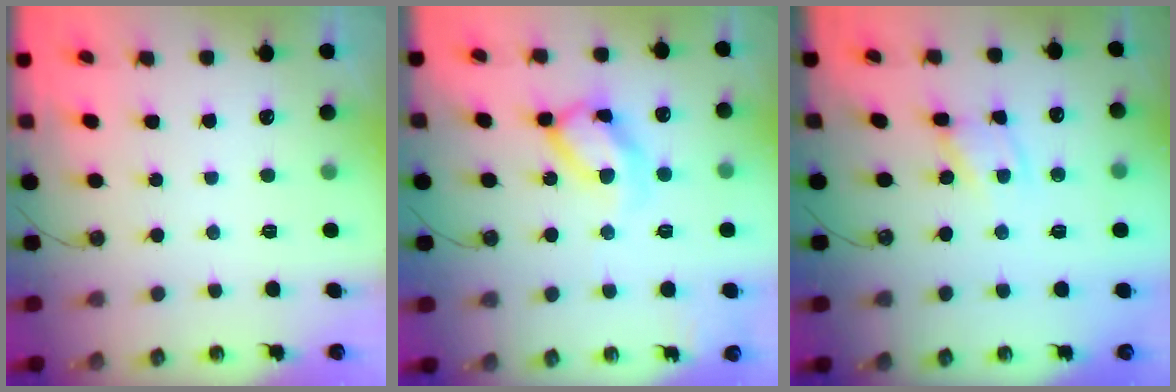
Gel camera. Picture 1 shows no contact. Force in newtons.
{"total": 14.5, "press": 14.5, "slide": 1.2}
{"total": 4.1, "press": 4.1, "slide": 0.2}